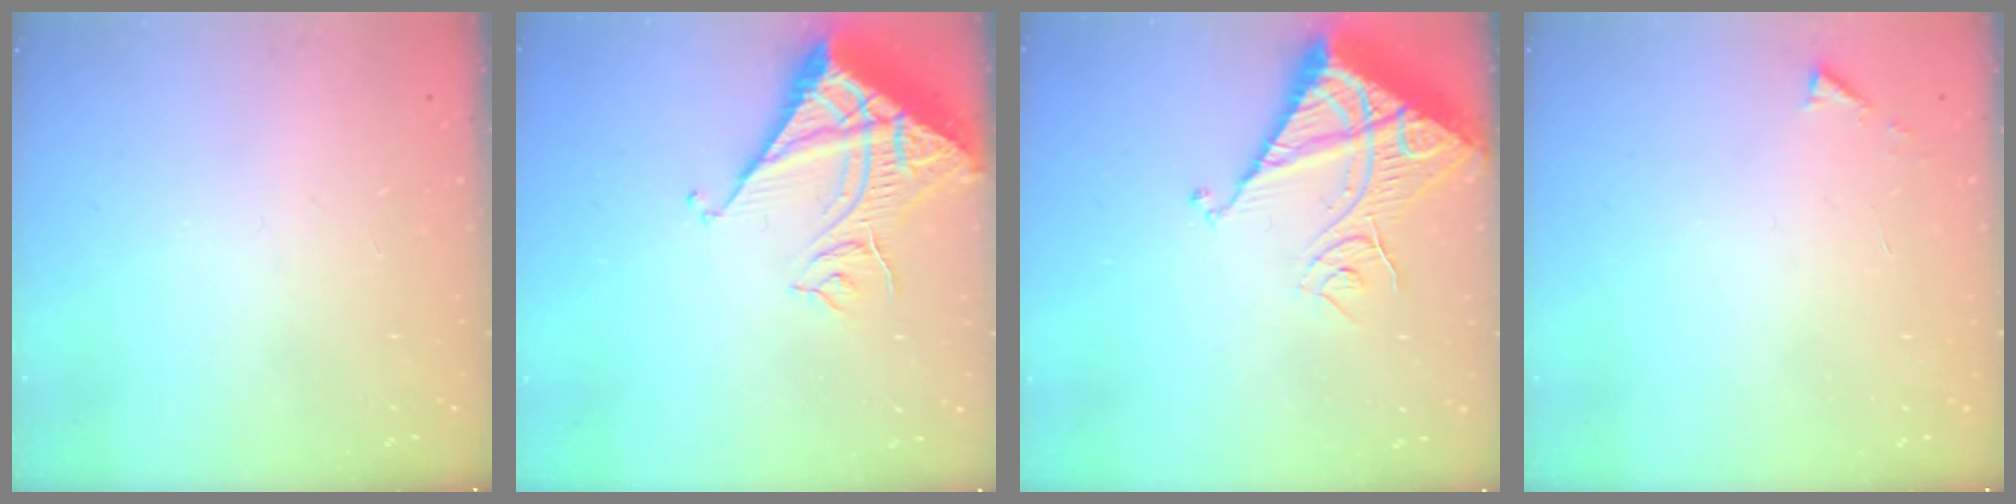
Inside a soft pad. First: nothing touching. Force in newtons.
{"total": 11.6, "press": 11.5, "slide": 1.4}
{"total": 13.1, "press": 13.0, "slide": 1.5}
{"total": 2.9, "press": 2.9, "slide": 0.4}